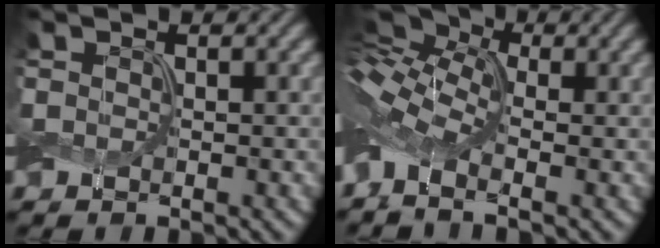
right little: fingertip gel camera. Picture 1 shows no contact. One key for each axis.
{"total": 7.8, "fx": -0.8, "fy": 4.3, "fz": 6.5, "tx": -0.144, "ty": 0.011, "tz": -0.033}